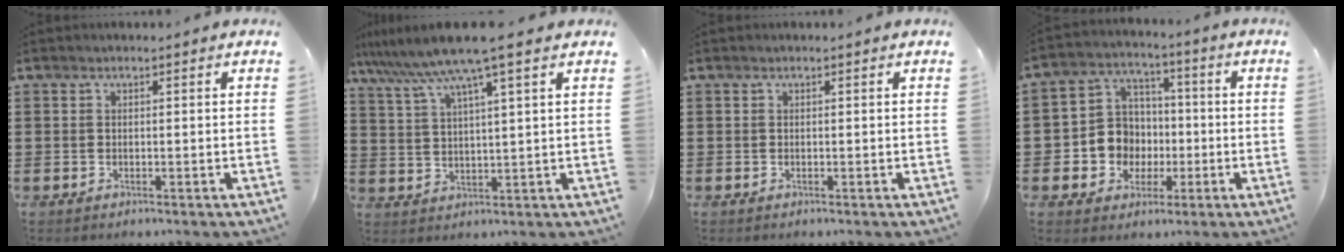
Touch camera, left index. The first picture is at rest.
{"total": 7.8, "force": [5.8, -0.3, 5.2], "torque": [-0.120, -0.025, 0.099]}
{"total": 0.0}
{"total": 8.1, "force": [-0.9, 7.8, 2.1], "torque": [-0.080, 0.012, -0.011]}